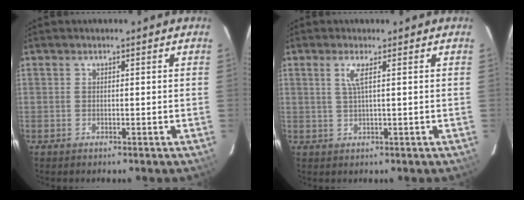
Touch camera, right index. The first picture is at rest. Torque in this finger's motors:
{"motor_torque": [0.15, 0.05, 0.07, 0.06]}